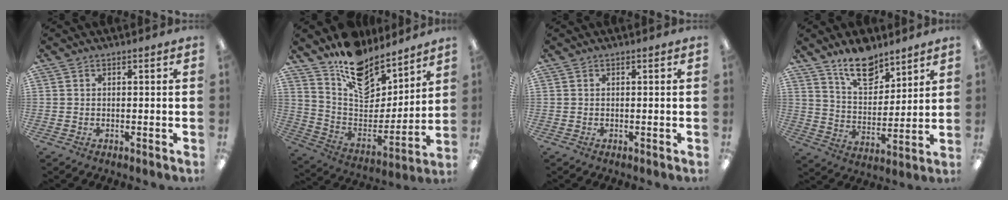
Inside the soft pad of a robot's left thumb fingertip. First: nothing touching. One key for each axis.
{"total": 15.7, "fx": 12.4, "fy": 8.2, "fz": 5.2, "tx": -0.093, "ty": -0.101, "tz": 0.225}
{"total": 0.0}
{"total": 12.8, "fx": 9.9, "fy": 6.1, "fz": 5.4, "tx": -0.080, "ty": -0.058, "tz": 0.181}